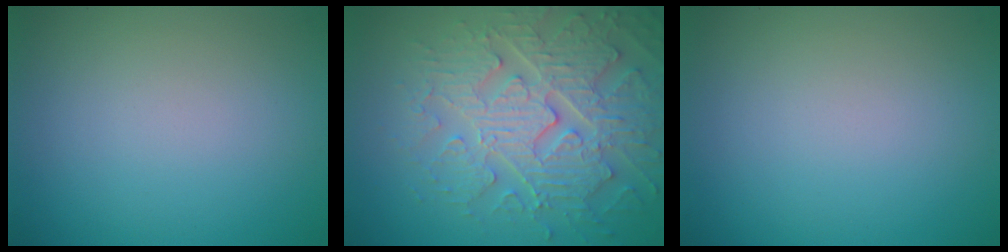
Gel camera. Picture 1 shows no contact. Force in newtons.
{"total": 7.0, "press": 5.9, "slide": 3.8}
{"total": 0.0}